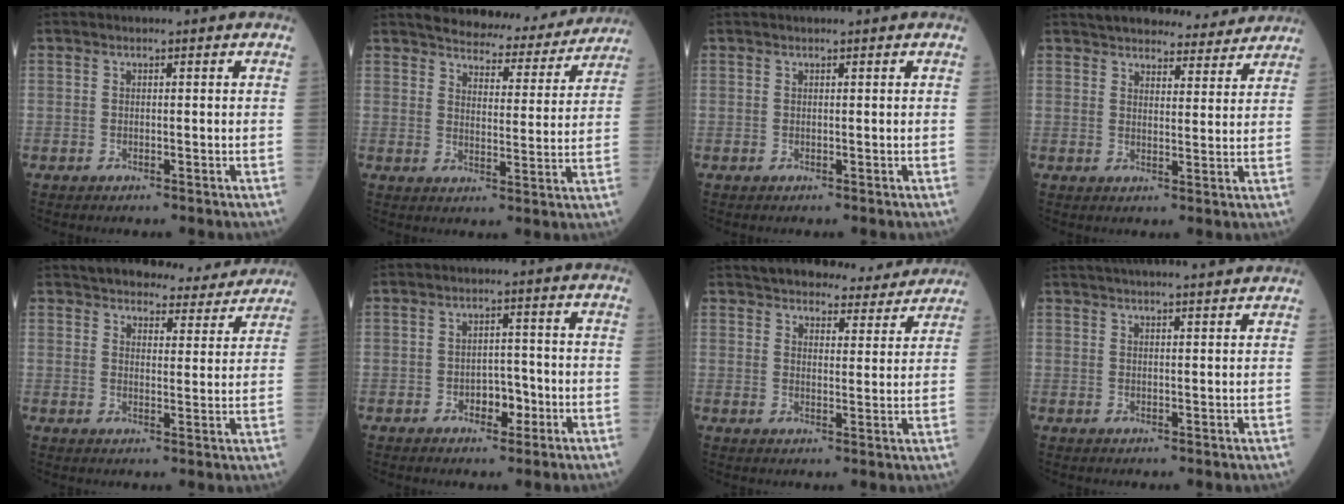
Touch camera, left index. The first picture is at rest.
{"total": 14.9, "force": [14.0, 3.5, 3.7], "torque": [-0.029, -0.015, 0.164]}
{"total": 1.0, "force": [0.9, 0.1, 0.4], "torque": [-0.005, 0.020, 0.016]}
{"total": 13.2, "force": [12.3, 3.2, 3.7], "torque": [-0.028, 0.009, 0.153]}
{"total": 11.7, "force": [11.0, 2.9, 2.8], "torque": [-0.016, -0.003, 0.127]}
{"total": 3.5, "force": [-1.5, 2.1, 2.4], "torque": [-0.027, 0.008, -0.023]}
{"total": 13.5, "force": [12.6, 3.3, 3.5], "torque": [-0.023, -0.001, 0.150]}
{"total": 14.5, "force": [13.3, 0.5, 5.8], "torque": [-0.092, 0.027, 0.178]}